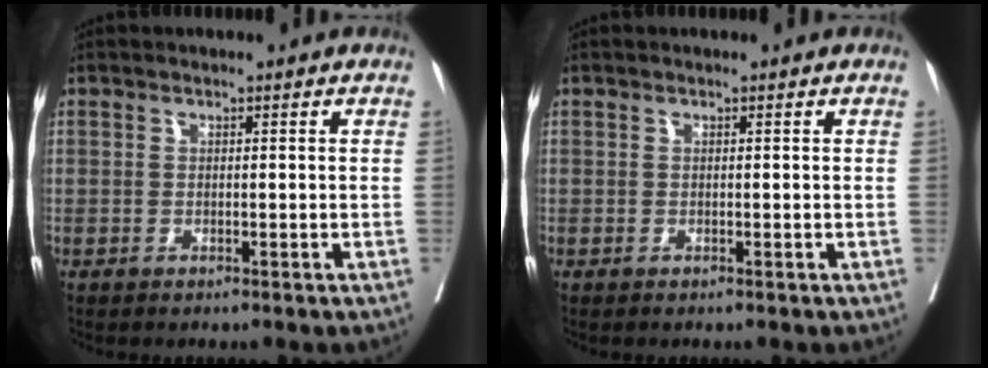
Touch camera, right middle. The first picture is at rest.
{"total": 0.0}